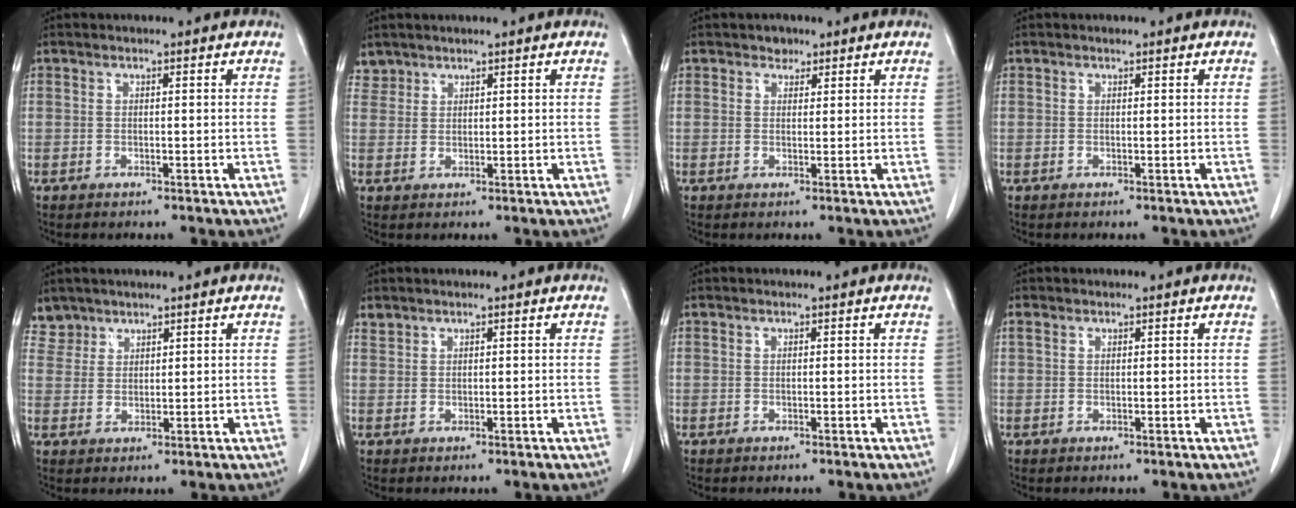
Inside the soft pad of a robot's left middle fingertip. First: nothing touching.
{"total": 1.9, "force": [1.6, 0.9, -0.4], "torque": [0.013, 0.007, 0.029]}
{"total": 1.6, "force": [1.0, 1.1, 0.2], "torque": [-0.001, 0.001, 0.014]}
{"total": 0.0}
{"total": 3.3, "force": [2.8, 1.7, -0.6], "torque": [0.020, 0.005, 0.054]}
{"total": 0.9, "force": [0.9, 0.3, 0.0], "torque": [-0.003, 0.004, 0.020]}
{"total": 0.0}
{"total": 0.9, "force": [0.6, 0.6, 0.4], "torque": [-0.012, 0.012, 0.013]}